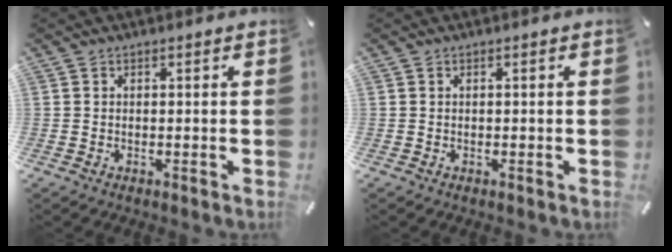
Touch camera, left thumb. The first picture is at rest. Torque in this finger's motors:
{"motor_torque": [-0.02, 0.09, -0.08, 0.00, 0.01]}